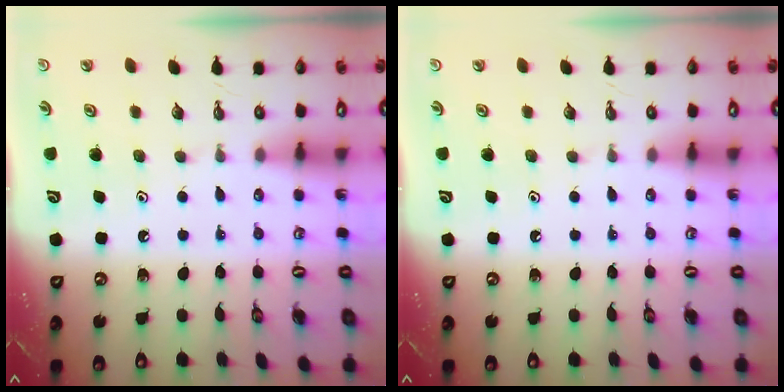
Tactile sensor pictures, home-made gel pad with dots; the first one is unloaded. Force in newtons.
{"total": 0.0}